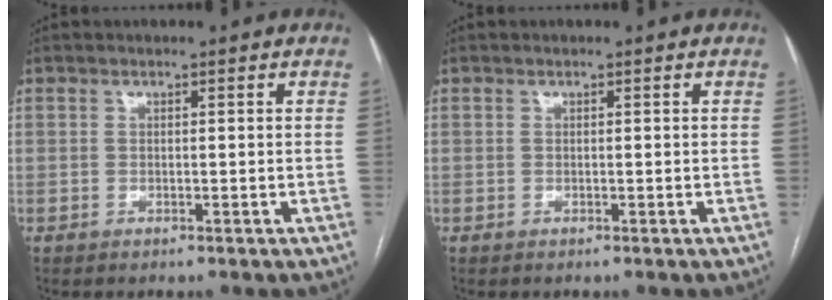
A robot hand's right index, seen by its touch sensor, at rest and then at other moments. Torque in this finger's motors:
{"motor_torque": [0.00, 0.00, 0.00, 0.00]}